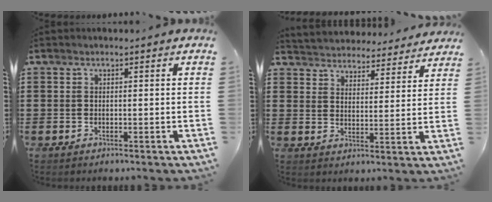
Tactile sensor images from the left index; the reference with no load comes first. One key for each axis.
{"total": 4.2, "fx": 4.1, "fy": 0.0, "fz": -0.6, "tx": -0.013, "ty": -0.032, "tz": 0.070}